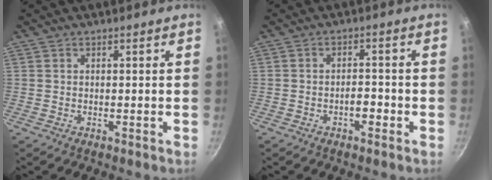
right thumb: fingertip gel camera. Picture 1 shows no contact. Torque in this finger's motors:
{"motor_torque": [0.63, 0.14, 0.02, -0.24, 0.01]}